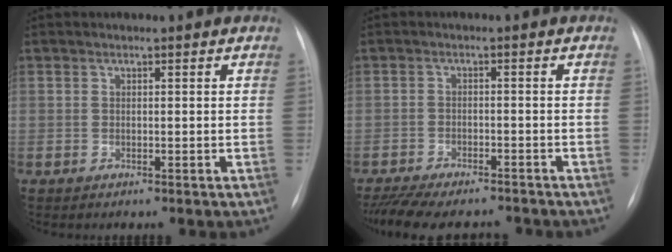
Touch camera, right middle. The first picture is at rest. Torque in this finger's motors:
{"motor_torque": [0.37, -0.38, 0.13, 0.06]}